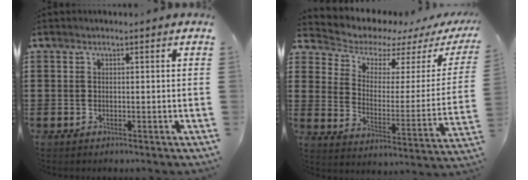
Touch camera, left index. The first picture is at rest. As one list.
[{"total": 4.8, "force": [4.2, 2.1, 0.7], "torque": [-0.048, -0.035, 0.070]}]